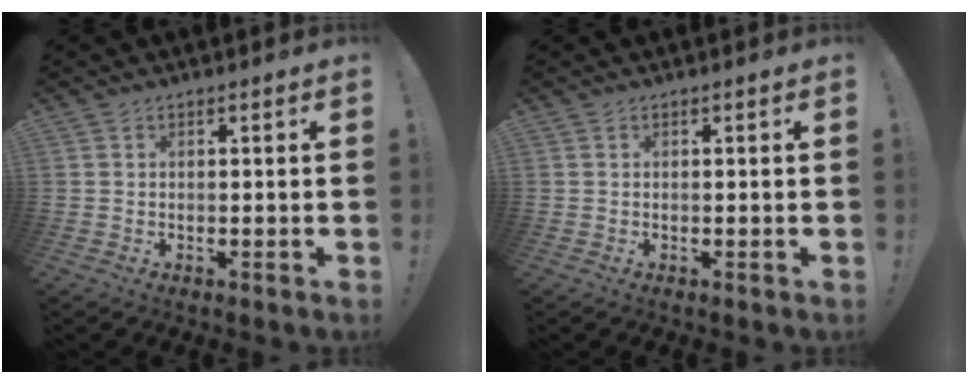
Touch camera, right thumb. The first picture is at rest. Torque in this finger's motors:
{"motor_torque": [0.00, 0.00, 0.00, 0.00, 0.00]}